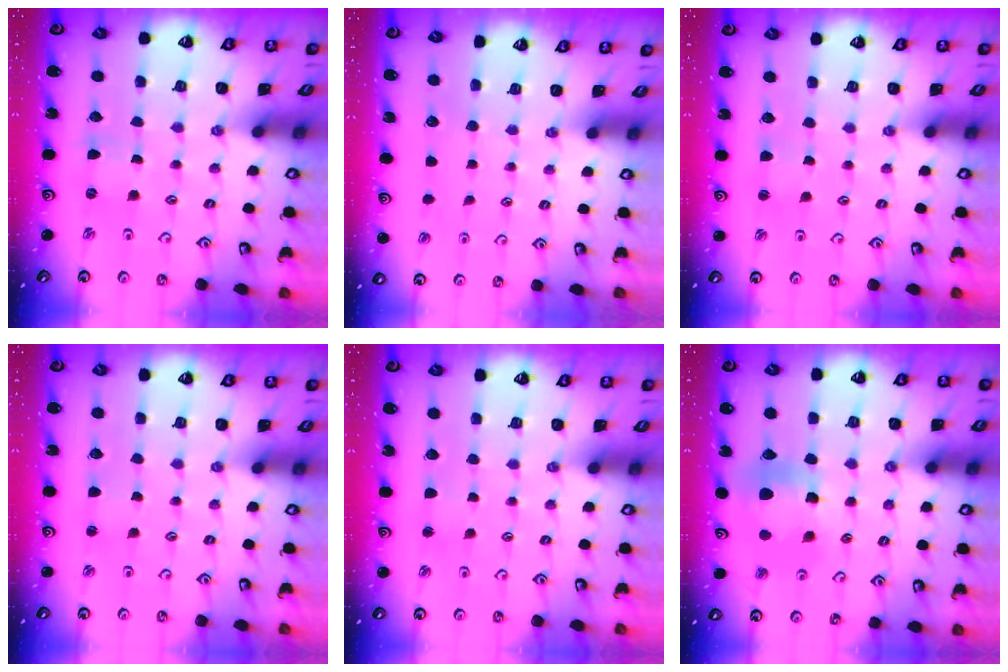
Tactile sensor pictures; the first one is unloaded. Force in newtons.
{"total": 0.0}
{"total": 1.6, "press": 1.6, "slide": 0.3}
{"total": 1.5, "press": 1.5, "slide": 0.1}
{"total": 1.4, "press": 1.3, "slide": 0.3}
{"total": 11.5, "press": 11.4, "slide": 1.5}